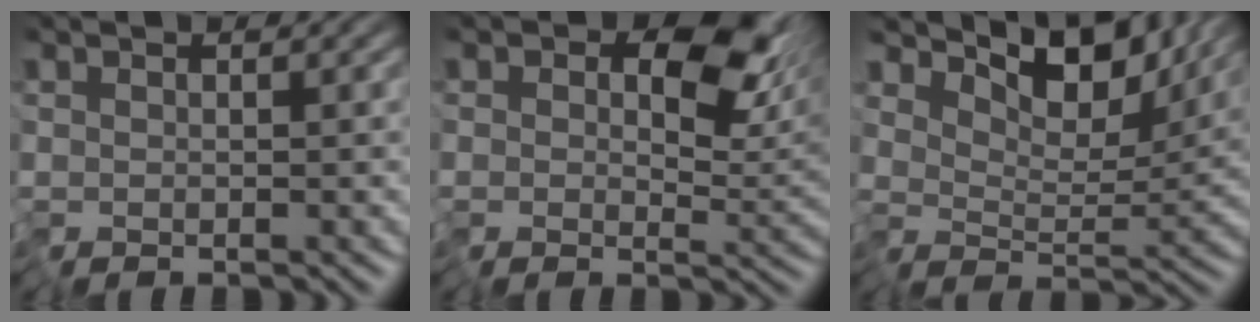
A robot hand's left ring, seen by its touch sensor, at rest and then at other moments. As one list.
[{"total": 9.3, "force": [2.9, 6.2, 6.4], "torque": [-0.098, -0.012, 0.046]}, {"total": 7.7, "force": [5.9, 2.8, 4.0], "torque": [-0.059, 0.004, 0.094]}]